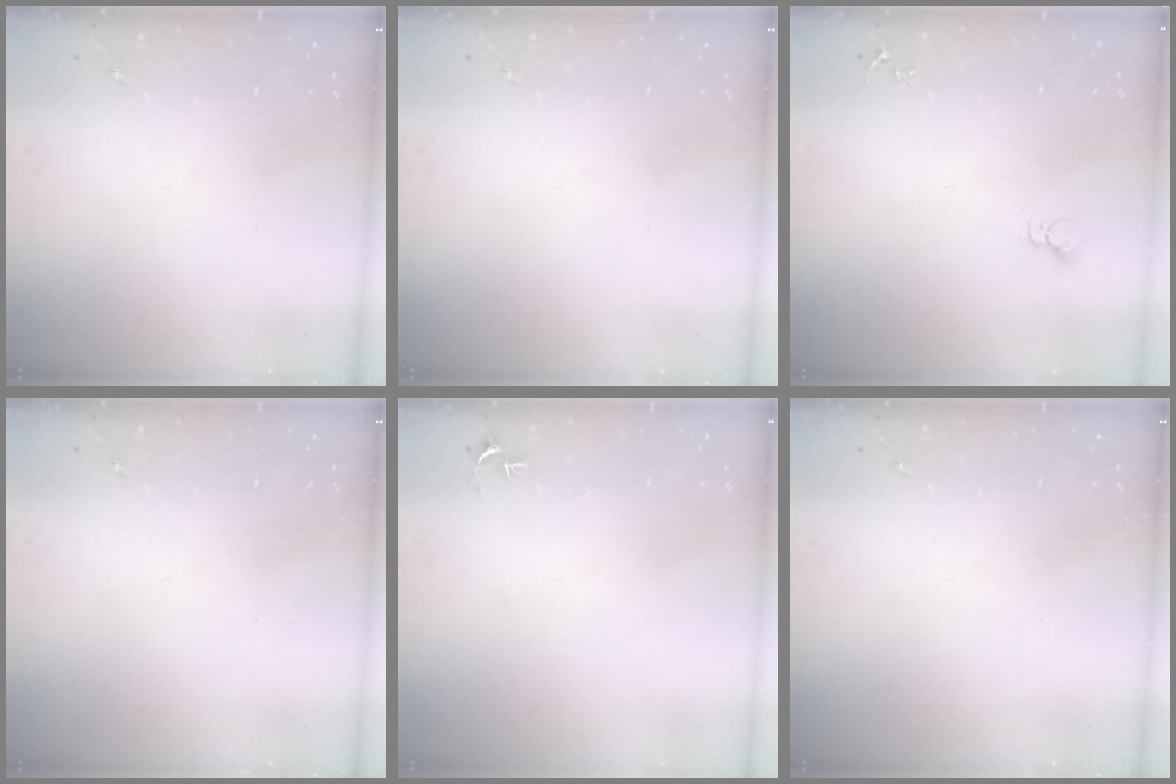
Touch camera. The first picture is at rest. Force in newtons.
{"total": 0.0}
{"total": 2.7, "press": 2.7, "slide": 0.2}
{"total": 0.0}
{"total": 2.7, "press": 2.7, "slide": 0.3}
{"total": 0.0}